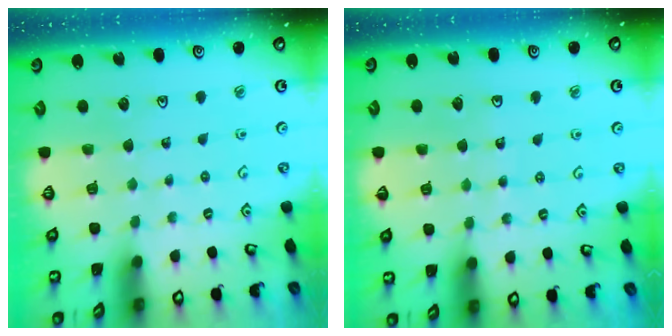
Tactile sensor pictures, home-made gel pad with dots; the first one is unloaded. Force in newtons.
{"total": 3.9, "press": 3.8, "slide": 1.1}